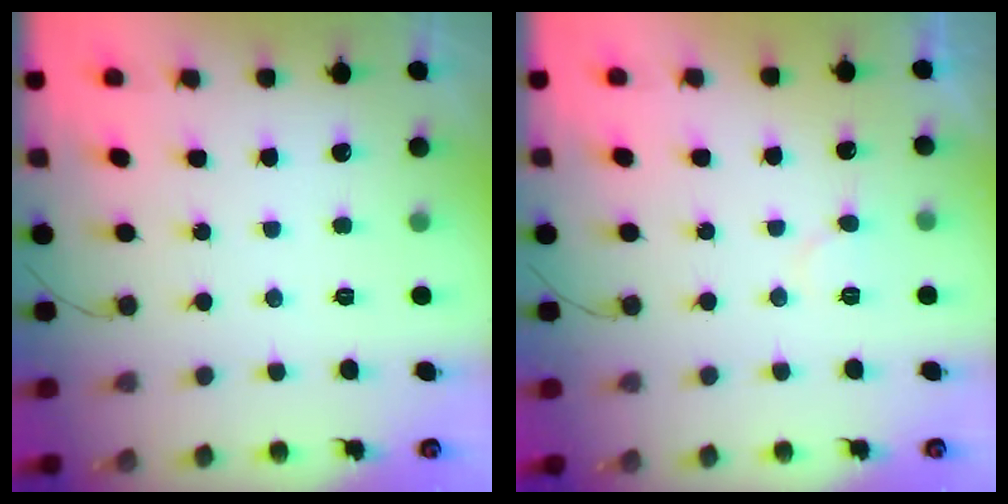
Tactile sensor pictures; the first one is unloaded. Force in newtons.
{"total": 4.9, "press": 4.9, "slide": 0.5}